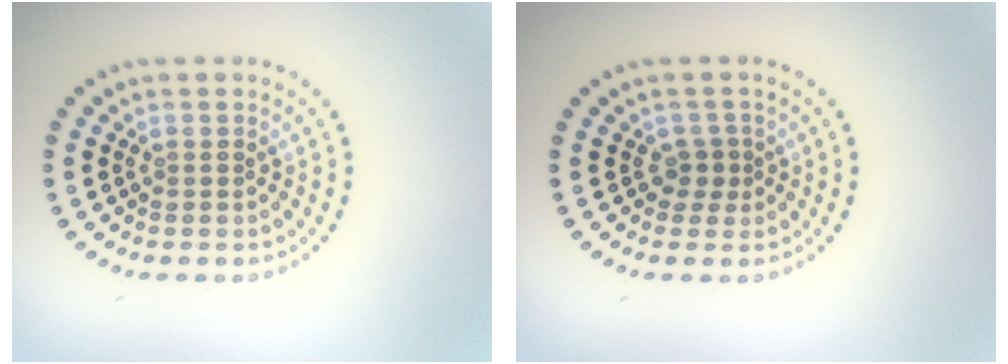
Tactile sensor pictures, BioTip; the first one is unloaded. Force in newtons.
{"total": 1.3, "press": 1.1, "slide": 0.7}